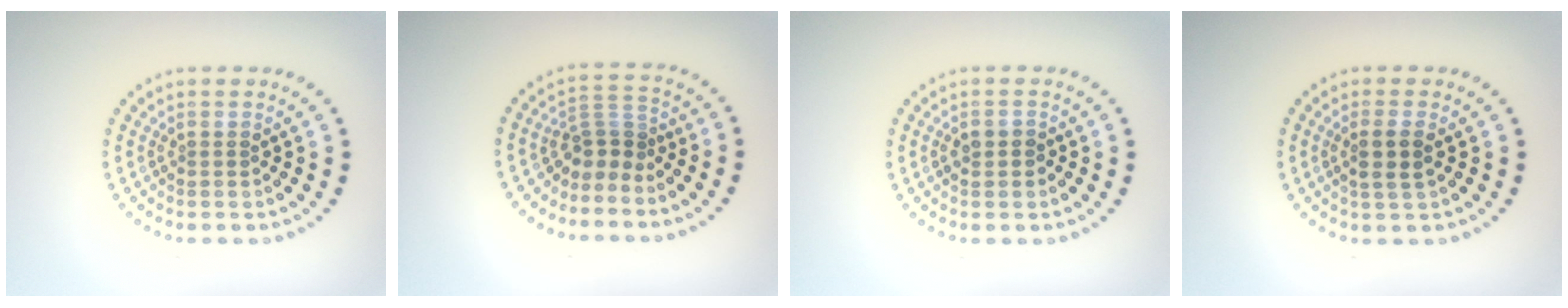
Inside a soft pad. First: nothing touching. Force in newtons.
{"total": 2.7, "press": 1.8, "slide": 2.0}
{"total": 1.4, "press": 1.4, "slide": 0.3}
{"total": 2.0, "press": 1.8, "slide": 0.9}